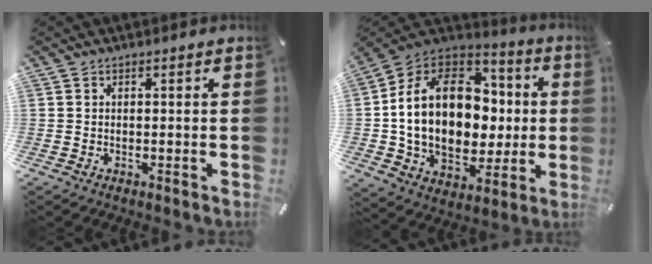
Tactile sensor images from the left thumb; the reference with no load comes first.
{"total": 22.3, "force": [0.6, 16.6, 14.9], "torque": [-0.296, -0.002, 0.017]}